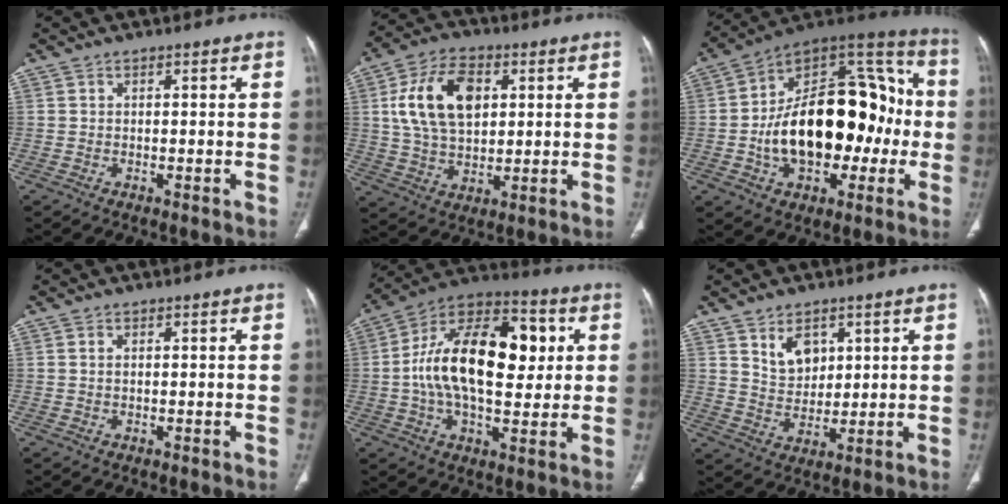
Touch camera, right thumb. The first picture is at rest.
{"total": 14.9, "force": [3.7, 9.2, 11.1], "torque": [-0.189, 0.002, 0.068]}
{"total": 28.9, "force": [-3.1, 17.1, 23.1], "torque": [-0.341, 0.047, -0.038]}
{"total": 0.6, "force": [0.2, 0.3, 0.5], "torque": [-0.014, 0.003, 0.004]}
{"total": 23.2, "force": [2.7, 12.4, 19.4], "torque": [-0.308, 0.020, 0.036]}
{"total": 6.7, "force": [3.4, 4.4, 3.7], "torque": [-0.039, -0.028, 0.068]}